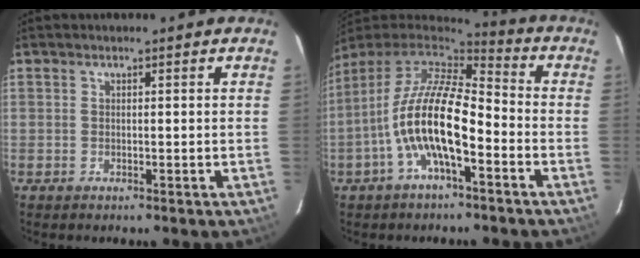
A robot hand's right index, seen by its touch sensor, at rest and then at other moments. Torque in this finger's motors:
{"motor_torque": [1.14, -0.63, 1.05, 0.21]}